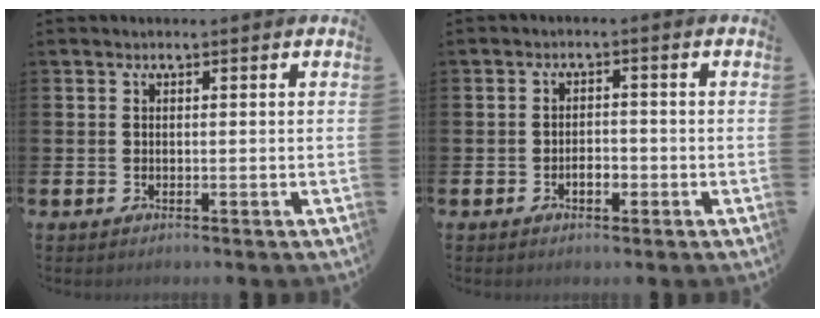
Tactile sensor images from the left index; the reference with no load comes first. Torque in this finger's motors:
{"motor_torque": [0.04, 0.11, 0.00, 0.01]}